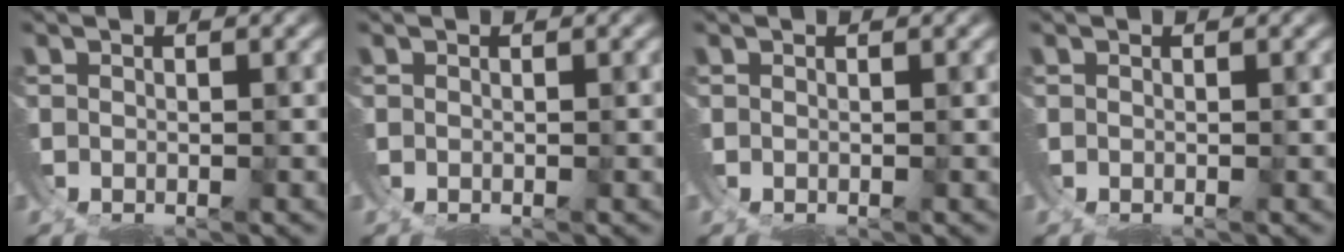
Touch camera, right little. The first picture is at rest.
{"total": 0.0}
{"total": 0.0}
{"total": 0.0}